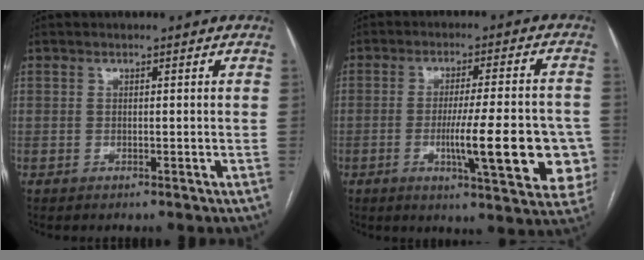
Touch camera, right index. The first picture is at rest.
{"total": 15.7, "force": [-3.8, 2.4, 15.1], "torque": [-0.166, 0.006, -0.041]}